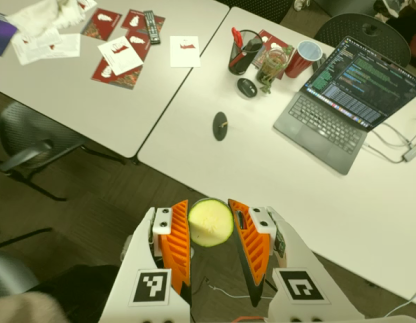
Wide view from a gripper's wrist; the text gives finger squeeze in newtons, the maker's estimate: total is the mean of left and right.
{"total": 11.4, "left": 11.9, "right": 10.8}